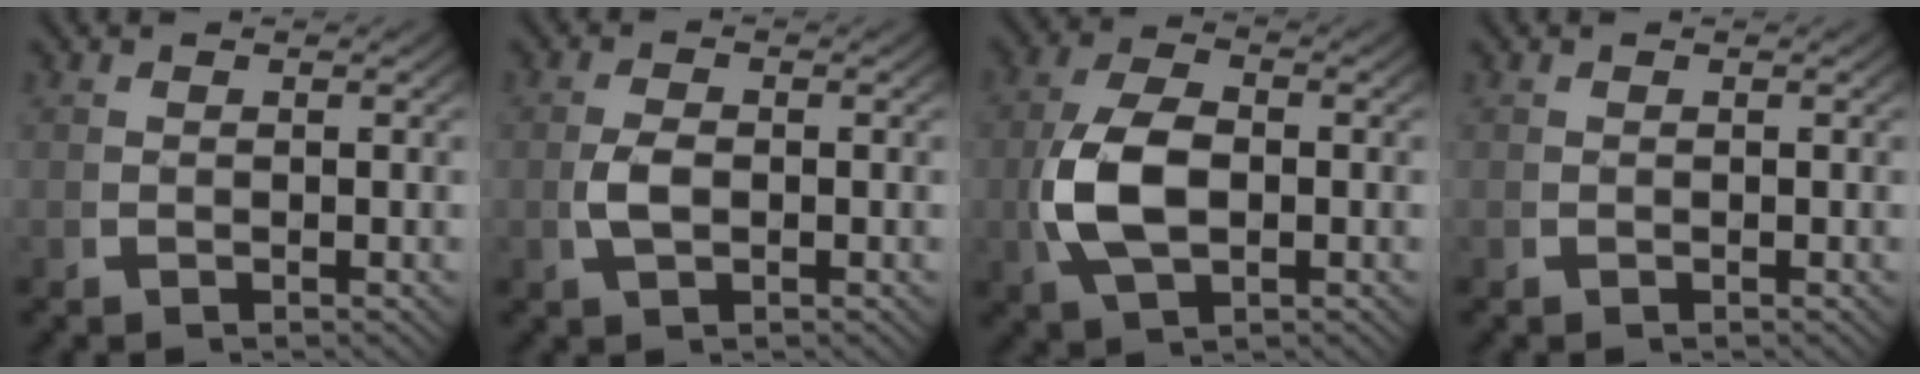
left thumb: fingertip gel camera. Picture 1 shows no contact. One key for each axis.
{"total": 2.3, "fx": -0.1, "fy": 1.3, "fz": 1.8, "tx": -0.051, "ty": -0.006, "tz": 0.001}
{"total": 7.5, "fx": -0.3, "fy": 4.7, "fz": 5.8, "tx": -0.150, "ty": -0.020, "tz": 0.005}
{"total": 0.0}